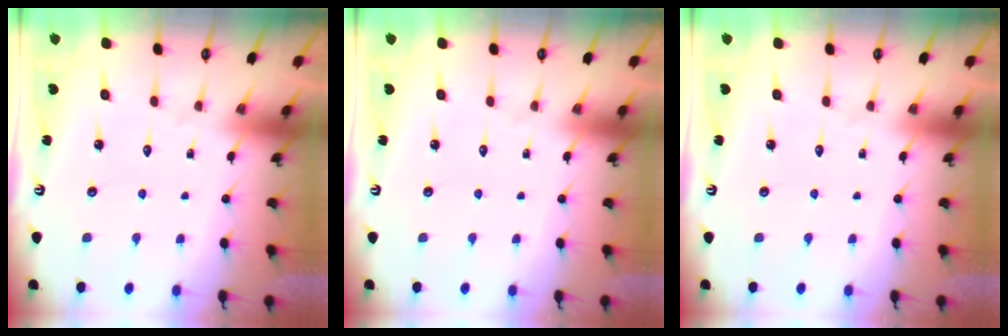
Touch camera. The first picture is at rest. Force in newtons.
{"total": 0.0}
{"total": 0.0}